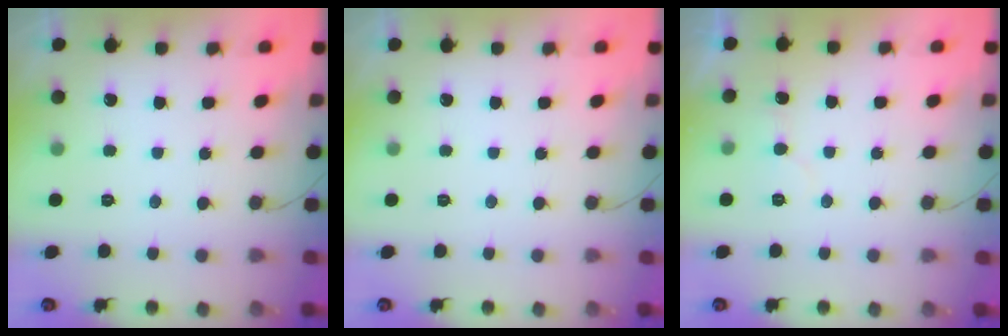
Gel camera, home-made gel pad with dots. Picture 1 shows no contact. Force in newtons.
{"total": 0.0}
{"total": 4.7, "press": 4.7, "slide": 0.5}